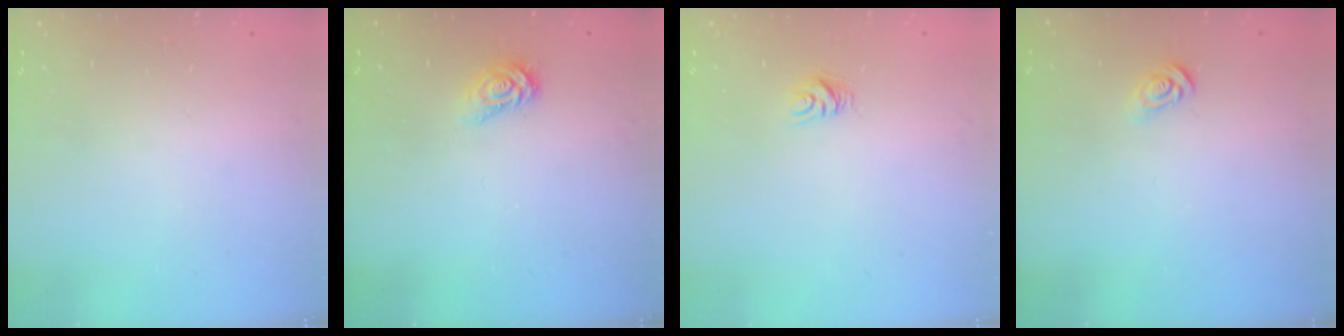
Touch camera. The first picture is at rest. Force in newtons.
{"total": 3.4, "press": 3.4, "slide": 0.4}
{"total": 5.0, "press": 5.0, "slide": 0.3}
{"total": 3.8, "press": 3.8, "slide": 0.4}